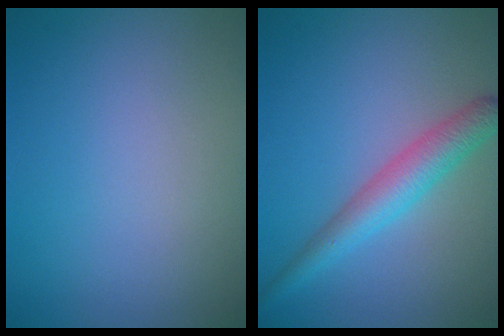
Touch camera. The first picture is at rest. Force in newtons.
{"total": 3.7, "press": 3.7, "slide": 0.1}